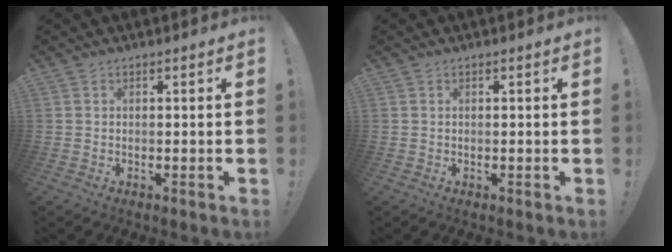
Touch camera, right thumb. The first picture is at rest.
{"total": 0.0}